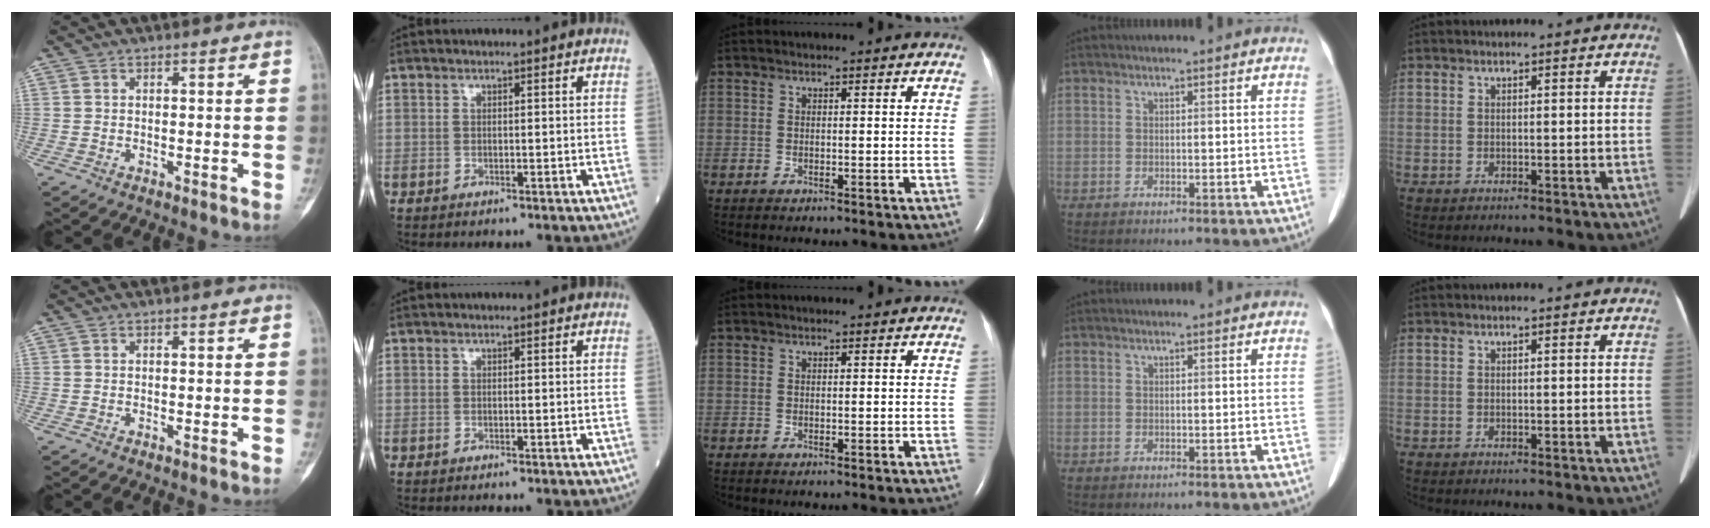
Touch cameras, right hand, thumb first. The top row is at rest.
{}